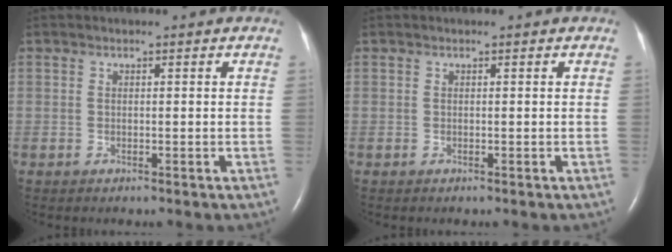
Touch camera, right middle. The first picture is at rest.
{"total": 0.0}